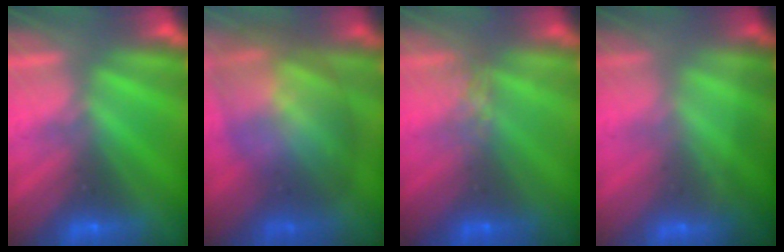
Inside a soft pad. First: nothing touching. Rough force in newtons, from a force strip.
{"total": 7.7}
{"total": 3.9}
{"total": 1.5}